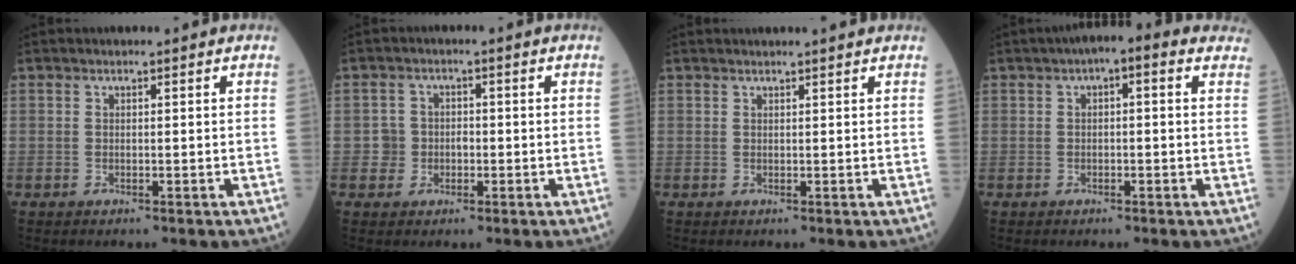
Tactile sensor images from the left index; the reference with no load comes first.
{"total": 2.9, "force": [-0.8, 2.7, 0.3], "torque": [0.004, 0.011, -0.016]}
{"total": 3.6, "force": [3.4, -0.1, 1.2], "torque": [-0.014, 0.022, 0.039]}
{"total": 5.2, "force": [2.5, 1.7, 4.3], "torque": [-0.053, 0.036, 0.022]}